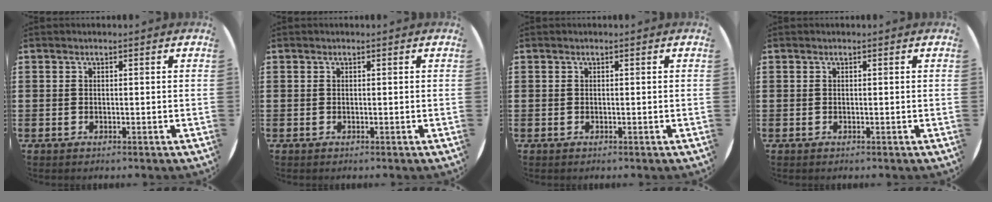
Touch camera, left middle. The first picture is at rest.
{"total": 0.0}
{"total": 0.0}
{"total": 0.0}